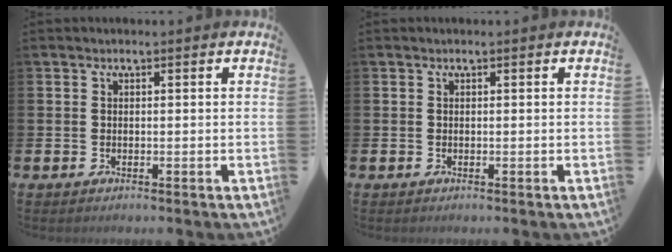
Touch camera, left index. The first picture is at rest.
{"total": 0.0}